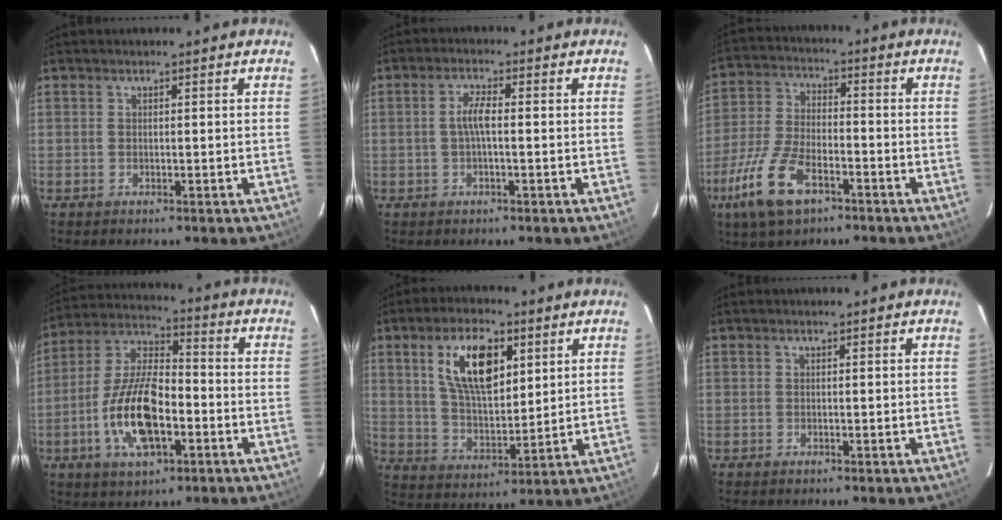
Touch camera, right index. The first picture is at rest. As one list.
[{"total": 3.1, "force": [-0.3, 0.5, 3.0], "torque": [-0.061, 0.007, -0.005]}, {"total": 13.2, "force": [-7.4, 5.6, 9.4], "torque": [-0.217, -0.013, -0.143]}, {"total": 15.2, "force": [-4.9, 6.4, 12.9], "torque": [-0.269, 0.000, -0.090]}, {"total": 13.1, "force": [5.4, 6.1, 10.2], "torque": [-0.180, 0.015, 0.104]}, {"total": 0.0}]